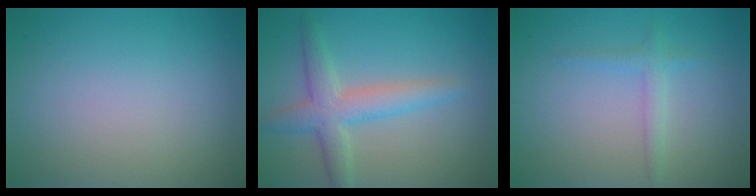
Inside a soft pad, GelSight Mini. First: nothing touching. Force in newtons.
{"total": 3.9, "press": 3.9, "slide": 0.2}
{"total": 1.4, "press": 1.4, "slide": 0.0}